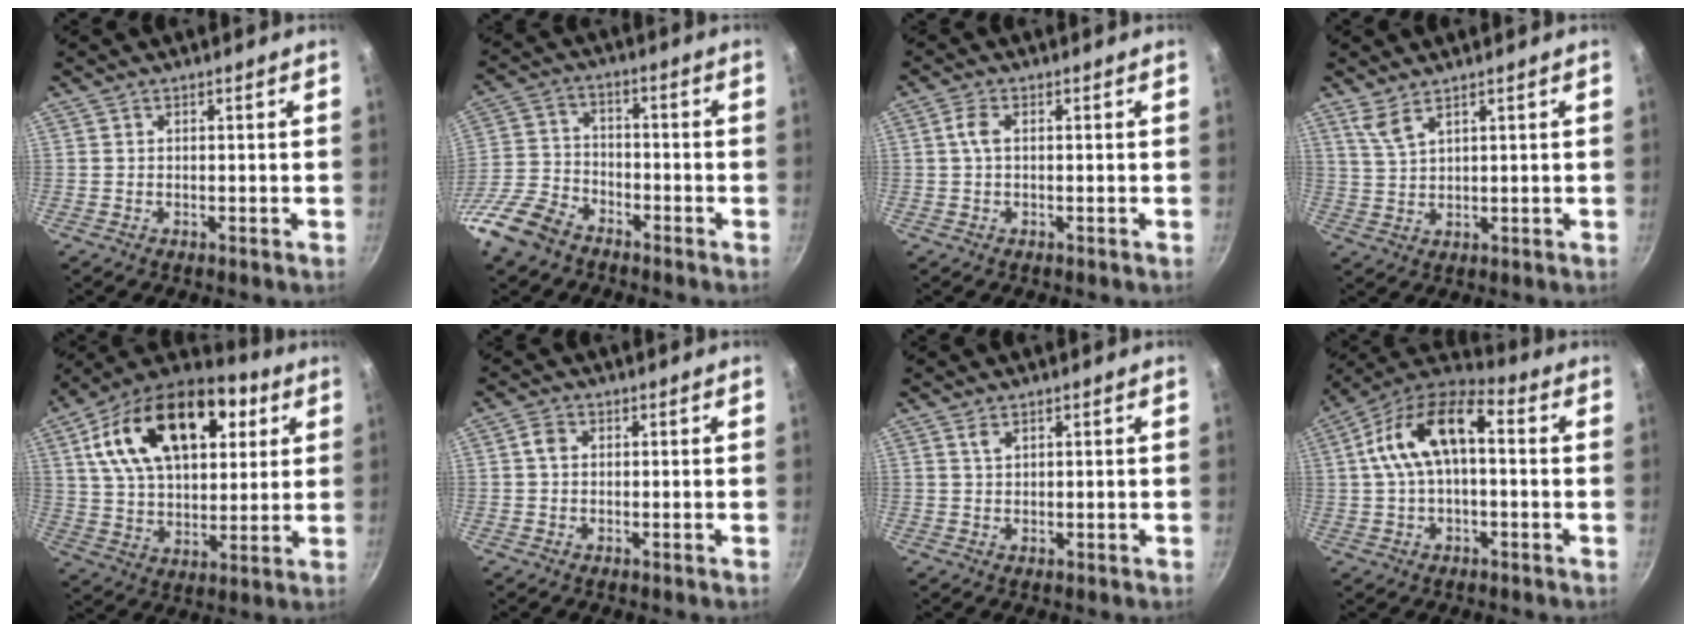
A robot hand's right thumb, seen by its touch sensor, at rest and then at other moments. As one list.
[{"total": 11.0, "force": [-7.7, 6.1, 4.8], "torque": [-0.091, 0.050, -0.166]}, {"total": 2.5, "force": [0.2, 1.2, 2.1], "torque": [-0.055, 0.007, 0.000]}, {"total": 3.5, "force": [2.8, 0.9, 2.0], "torque": [-0.042, -0.020, 0.064]}, {"total": 26.8, "force": [9.5, 15.8, 19.5], "torque": [-0.312, 0.002, 0.146]}, {"total": 2.1, "force": [0.2, 1.6, 1.3], "torque": [-0.023, 0.007, -0.001]}, {"total": 1.3, "force": [0.9, 0.6, 0.6], "torque": [-0.011, -0.003, 0.020]}, {"total": 15.4, "force": [1.6, 7.9, 13.2], "torque": [-0.225, 0.039, 0.014]}]